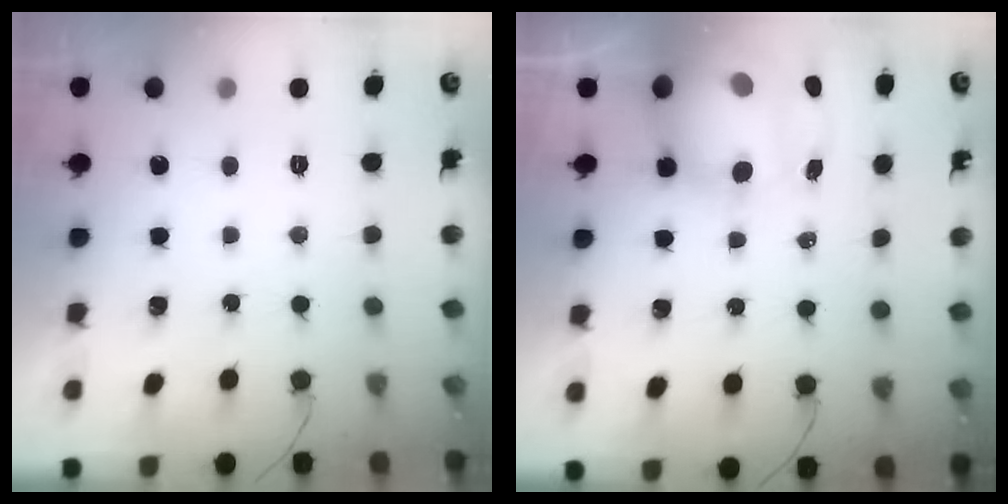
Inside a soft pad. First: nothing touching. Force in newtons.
{"total": 12.2, "press": 11.8, "slide": 3.0}